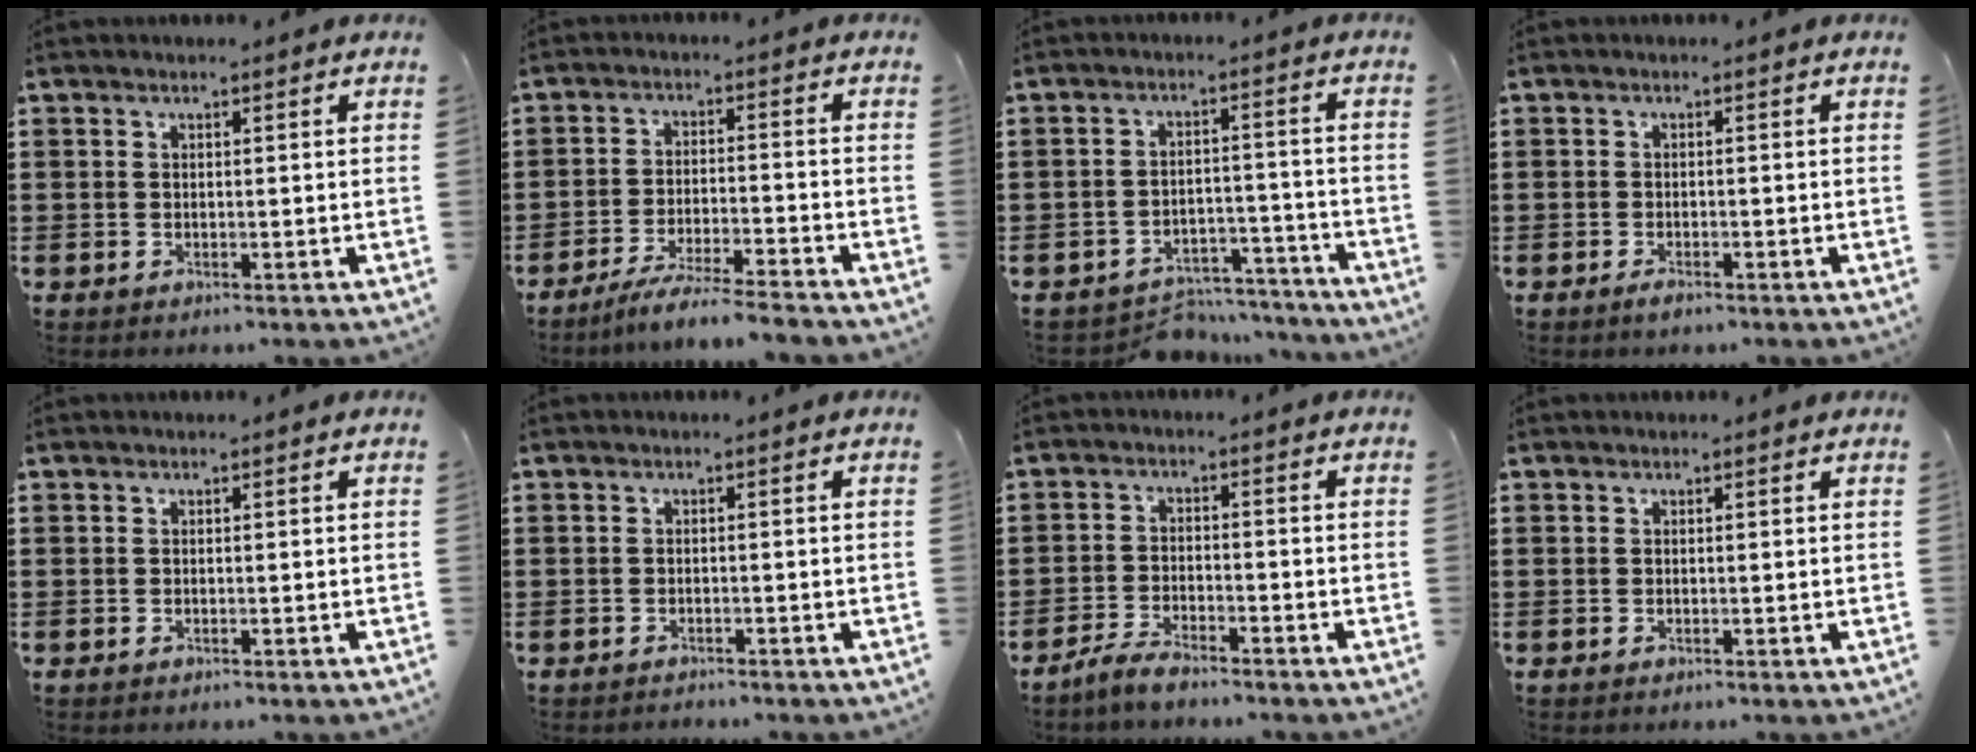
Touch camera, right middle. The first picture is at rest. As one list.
[{"total": 5.3, "force": [-4.9, -0.5, 1.9], "torque": [-0.038, -0.012, -0.092]}, {"total": 5.6, "force": [-5.5, 1.1, 0.6], "torque": [-0.008, 0.013, -0.108]}, {"total": 1.1, "force": [-0.9, 0.3, 0.6], "torque": [-0.016, -0.007, -0.015]}, {"total": 0.0}, {"total": 0.8, "force": [-0.8, 0.2, -0.1], "torque": [0.001, 0.002, -0.018]}, {"total": 3.4, "force": [-3.1, 0.4, 1.4], "torque": [-0.039, 0.000, -0.065]}, {"total": 0.0}]